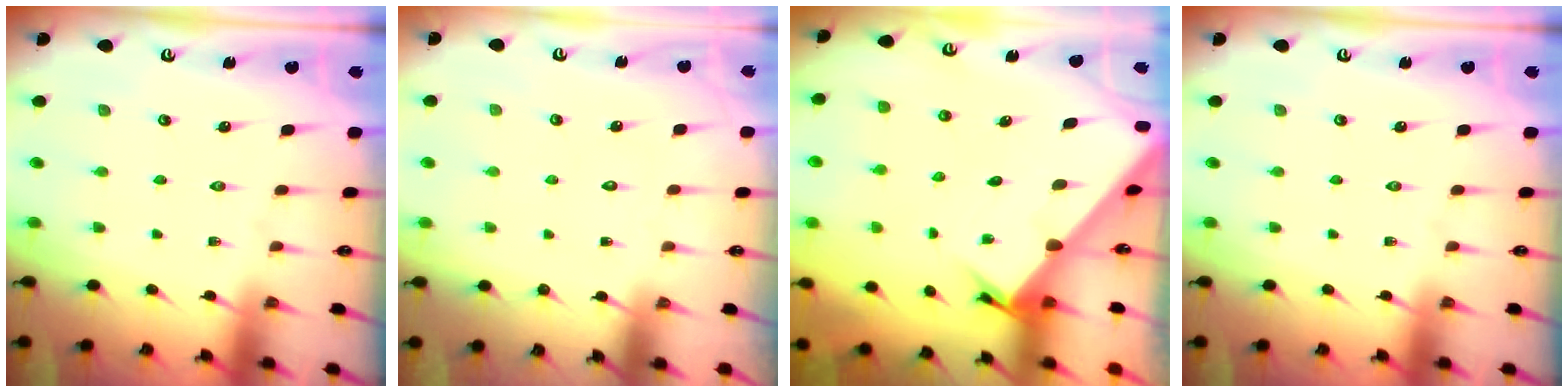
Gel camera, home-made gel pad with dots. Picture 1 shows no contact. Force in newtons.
{"total": 1.5, "press": 1.5, "slide": 0.0}
{"total": 2.5, "press": 2.5, "slide": 0.3}
{"total": 0.0}